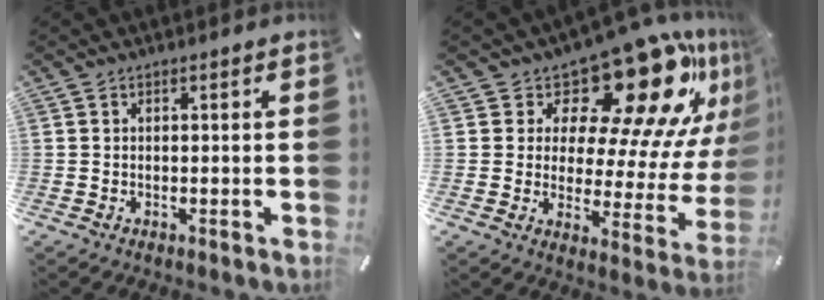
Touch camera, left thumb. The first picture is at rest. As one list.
[{"total": 20.7, "force": [14.7, 8.4, 11.9], "torque": [-0.155, -0.128, 0.238]}]